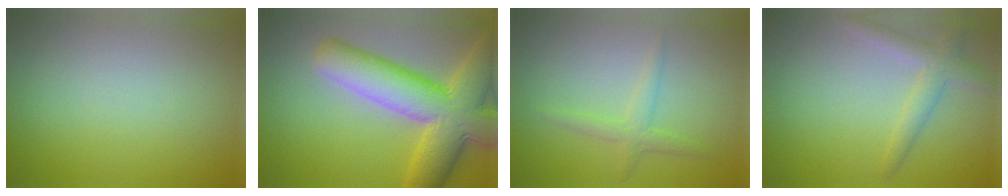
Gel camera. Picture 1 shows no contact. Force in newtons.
{"total": 10.7, "press": 10.7, "slide": 0.6}
{"total": 1.9, "press": 1.9, "slide": 0.1}
{"total": 2.8, "press": 2.8, "slide": 0.2}